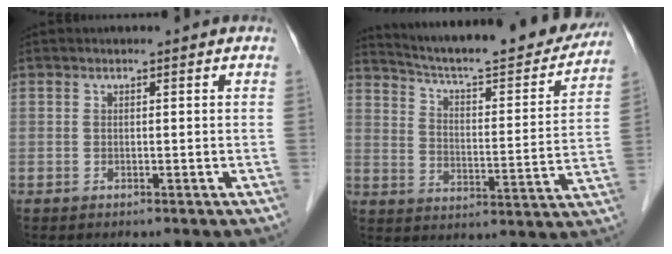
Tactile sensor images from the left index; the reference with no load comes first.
{"total": 25.1, "force": [22.8, 3.2, 10.2], "torque": [-0.157, -0.037, 0.303]}